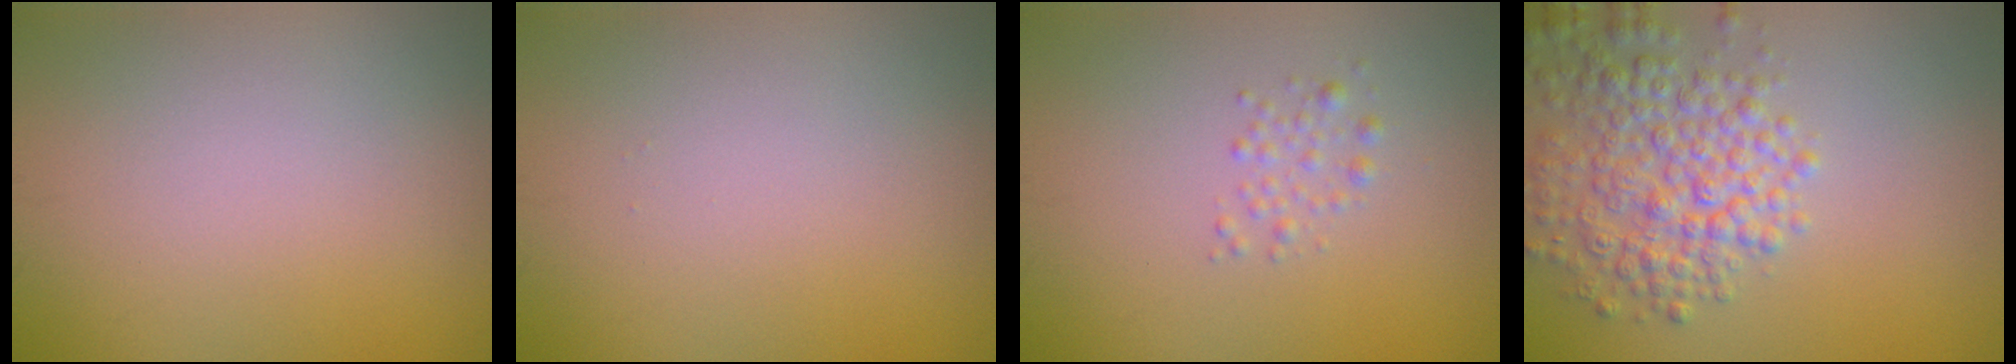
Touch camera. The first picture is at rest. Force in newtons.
{"total": 0.0}
{"total": 1.2, "press": 1.2, "slide": 0.0}
{"total": 5.6, "press": 5.6, "slide": 0.3}